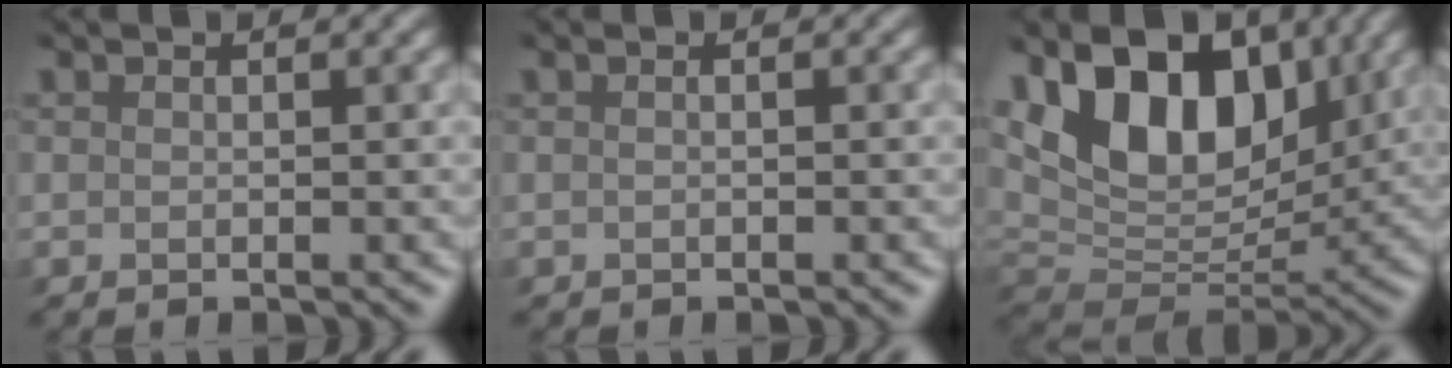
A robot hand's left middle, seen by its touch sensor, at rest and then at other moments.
{"total": 0.0}
{"total": 10.9, "force": [5.1, 6.8, 6.9], "torque": [-0.117, 0.001, 0.089]}